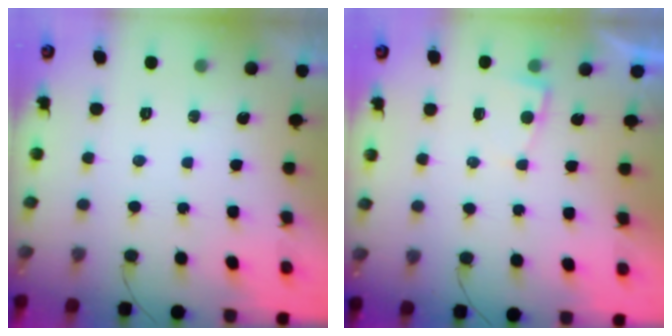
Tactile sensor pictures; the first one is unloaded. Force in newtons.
{"total": 1.8, "press": 1.8, "slide": 0.2}